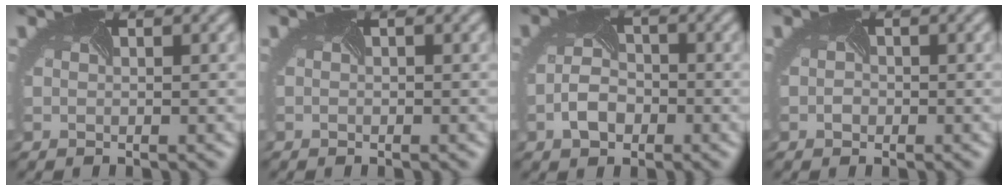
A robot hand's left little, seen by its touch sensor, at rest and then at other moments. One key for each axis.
{"total": 0.7, "fx": -0.1, "fy": 0.3, "fz": 0.5, "tx": -0.005, "ty": 0.001, "tz": 0.002}
{"total": 3.0, "fx": -1.3, "fy": 2.0, "fz": 1.8, "tx": -0.039, "ty": -0.003, "tz": -0.027}
{"total": 0.5, "fx": -0.4, "fy": 0.3, "fz": -0.2, "tx": -0.002, "ty": 0.000, "tz": -0.008}